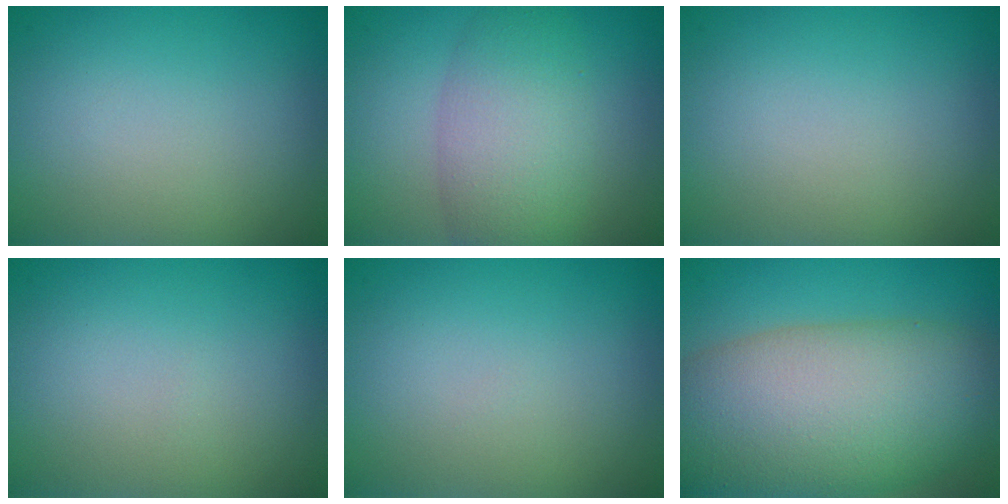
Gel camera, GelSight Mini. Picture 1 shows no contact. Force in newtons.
{"total": 5.9, "press": 5.9, "slide": 0.3}
{"total": 0.0}
{"total": 0.0}
{"total": 0.0}
{"total": 13.0, "press": 13.0, "slide": 0.4}